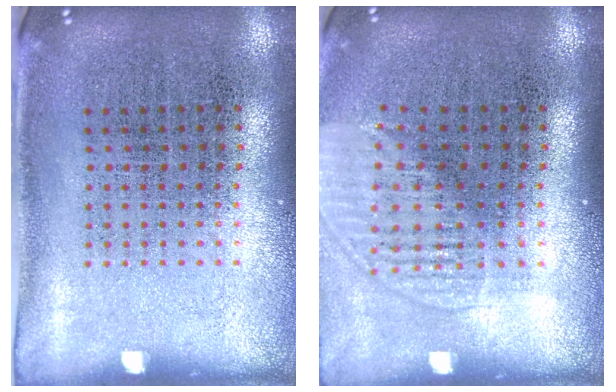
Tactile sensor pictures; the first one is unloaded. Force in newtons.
{"total": 1.4, "press": 1.2, "slide": 0.6}